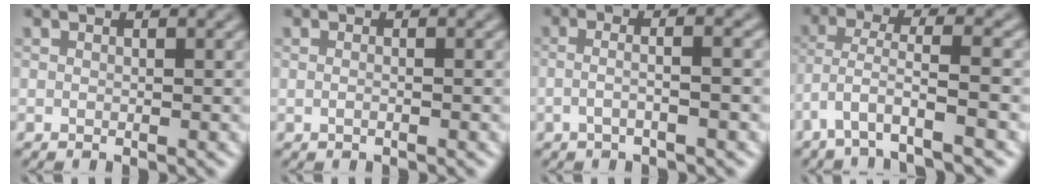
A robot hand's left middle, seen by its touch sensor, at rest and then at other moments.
{"total": 0.6, "force": [-0.2, 0.2, 0.5], "torque": [-0.013, -0.003, -0.007]}
{"total": 3.2, "force": [-0.5, 1.0, 3.0], "torque": [-0.037, 0.006, -0.018]}
{"total": 4.7, "force": [-2.8, 0.7, 3.7], "torque": [-0.076, -0.001, -0.058]}